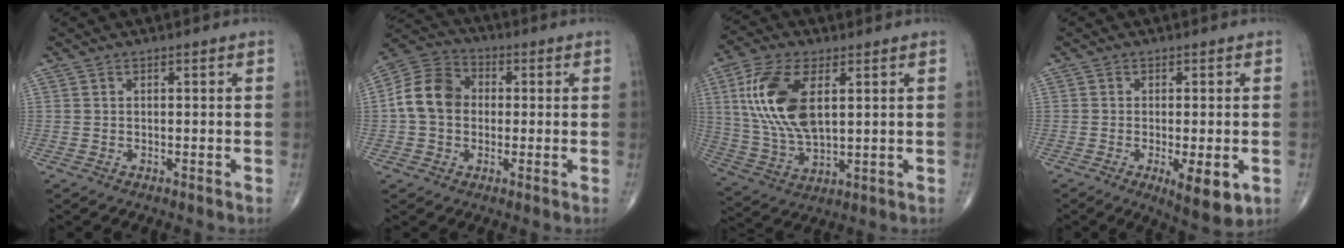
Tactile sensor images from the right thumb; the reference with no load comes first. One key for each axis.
{"total": 10.3, "fx": 0.1, "fy": 8.2, "fz": 6.2, "tx": -0.105, "ty": 0.029, "tz": -0.011}
{"total": 15.5, "fx": 4.0, "fy": 7.5, "fz": 13.0, "tx": -0.268, "ty": -0.009, "tz": 0.082}
{"total": 7.5, "fx": -2.4, "fy": 2.4, "fz": 6.7, "tx": -0.096, "ty": -0.017, "tz": -0.032}